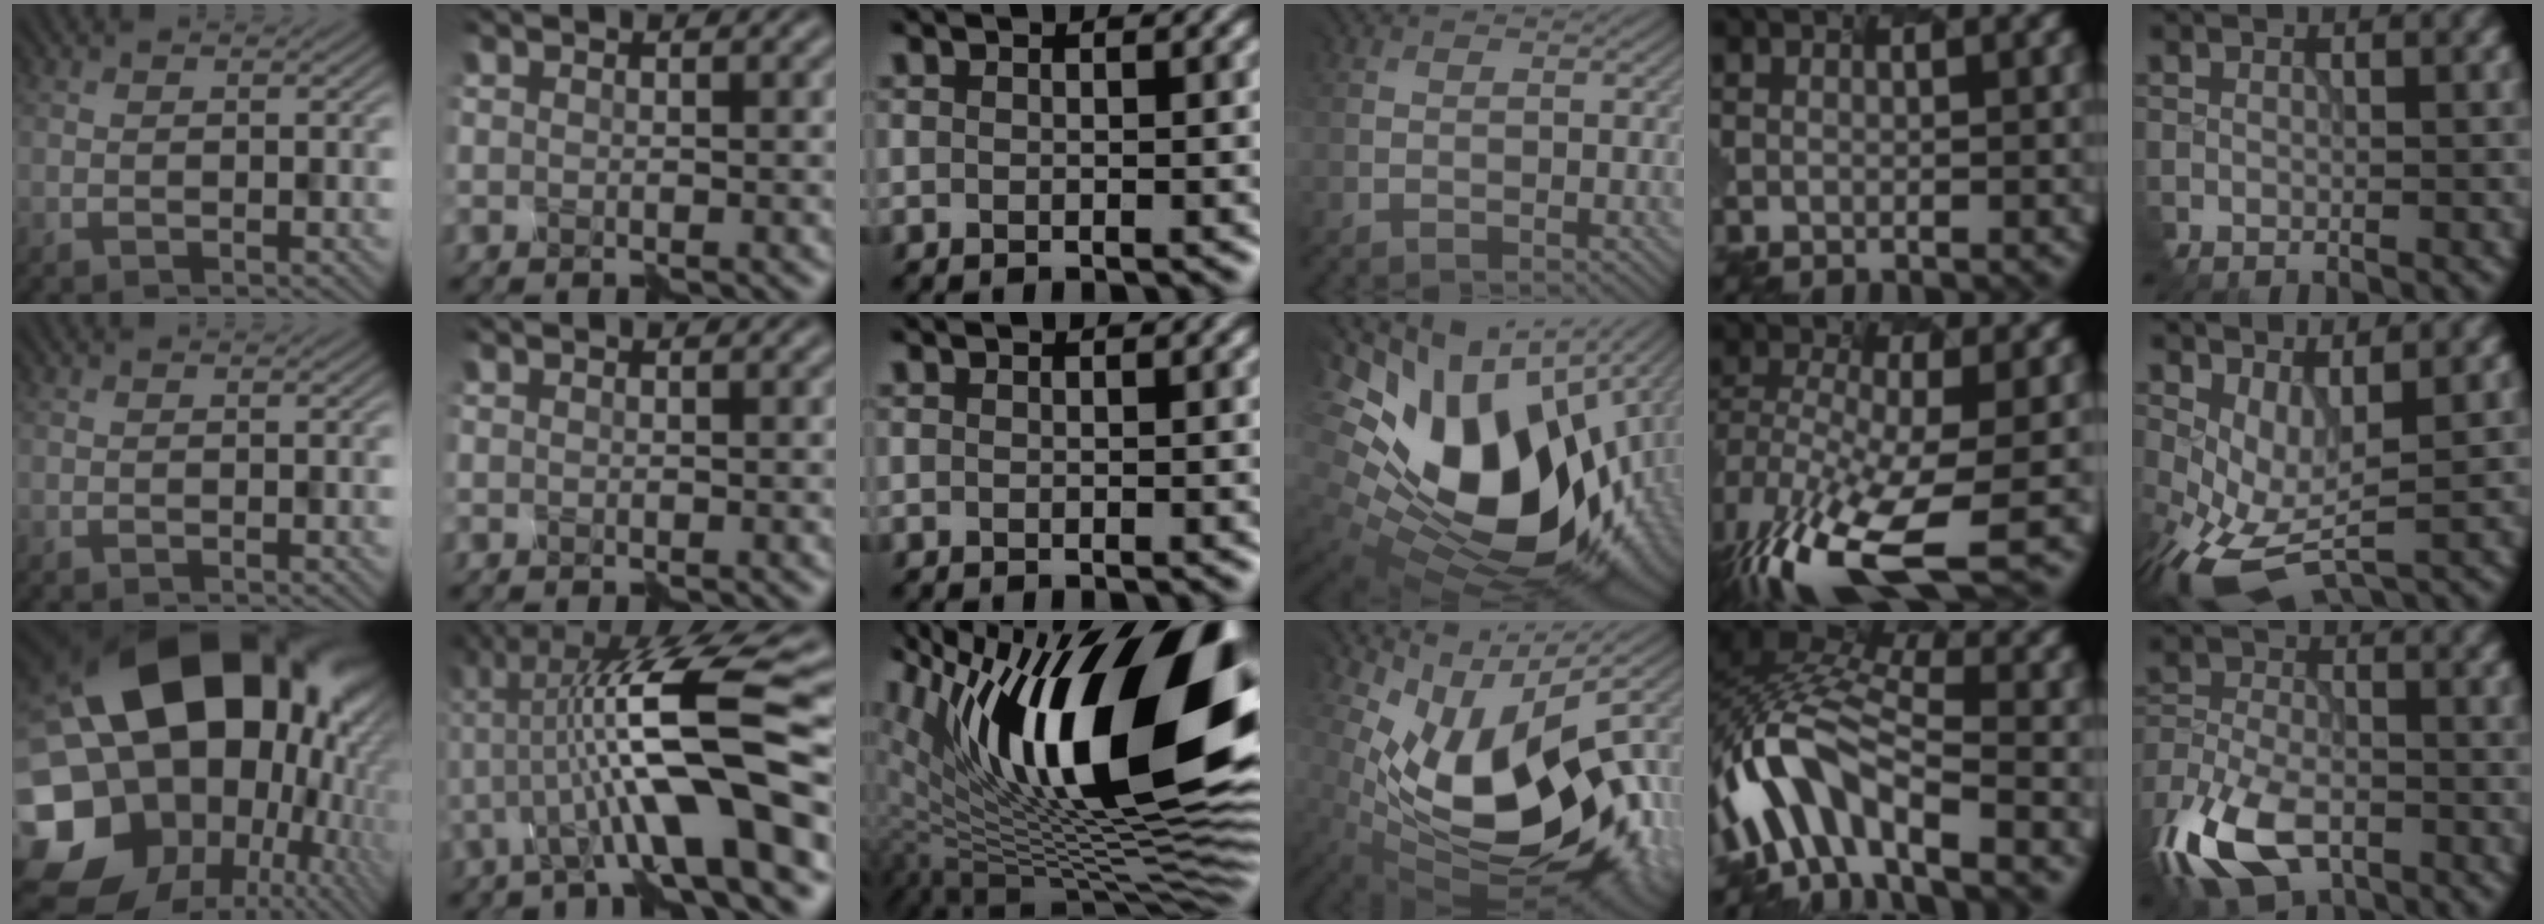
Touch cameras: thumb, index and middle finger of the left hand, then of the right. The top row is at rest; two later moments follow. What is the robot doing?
{"motion": "disassemble", "object": "markers"}